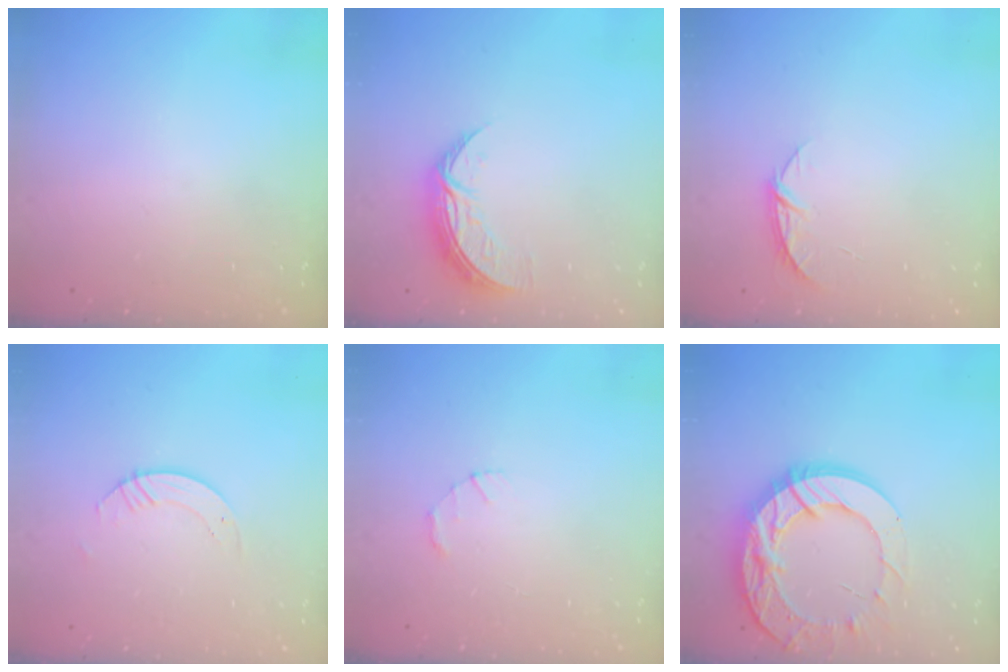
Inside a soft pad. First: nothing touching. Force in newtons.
{"total": 8.5, "press": 8.5, "slide": 0.3}
{"total": 4.6, "press": 4.6, "slide": 0.5}
{"total": 3.8, "press": 3.8, "slide": 0.4}
{"total": 1.4, "press": 1.3, "slide": 0.3}
{"total": 21.2, "press": 21.1, "slide": 2.1}